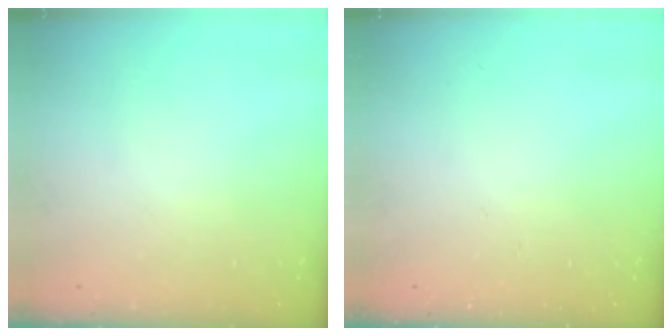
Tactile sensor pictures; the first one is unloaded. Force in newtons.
{"total": 0.0}